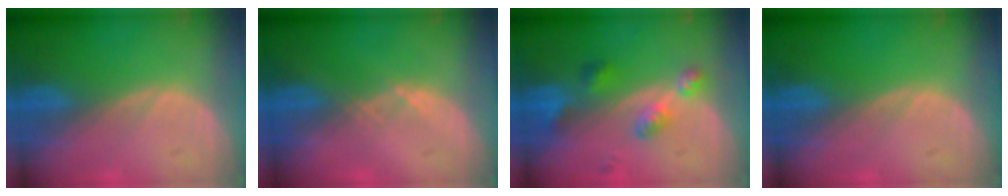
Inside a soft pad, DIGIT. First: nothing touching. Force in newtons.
{"total": 1.0, "press": 0.8, "slide": 0.5}
{"total": 5.5, "press": 4.8, "slide": 2.6}
{"total": 0.0}